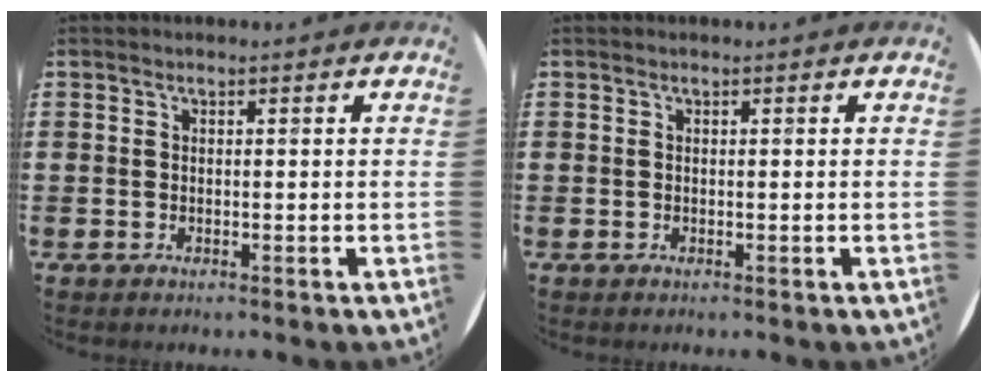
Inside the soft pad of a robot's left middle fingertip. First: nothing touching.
{"total": 0.0}